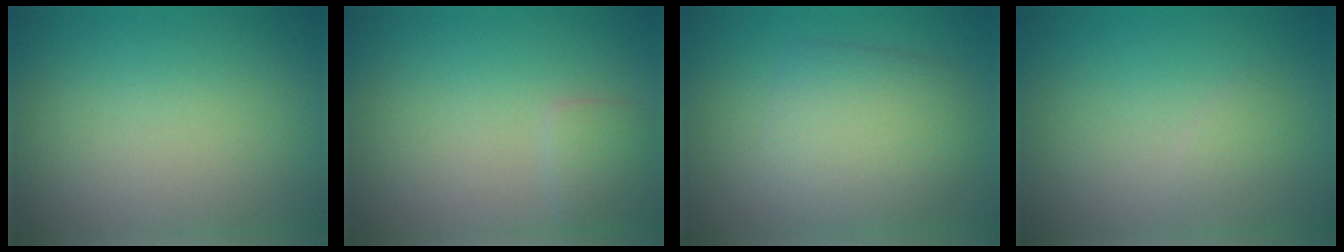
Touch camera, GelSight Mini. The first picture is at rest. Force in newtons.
{"total": 1.5, "press": 1.5, "slide": 0.0}
{"total": 5.2, "press": 5.2, "slide": 0.3}
{"total": 0.8, "press": 0.8, "slide": 0.1}